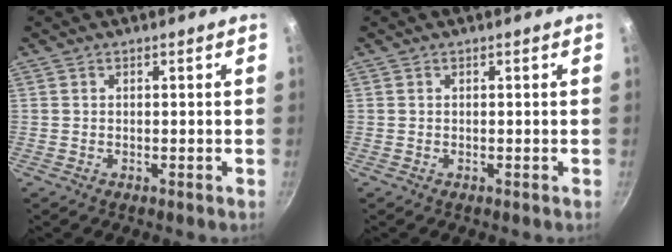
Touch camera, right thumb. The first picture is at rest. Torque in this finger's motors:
{"motor_torque": [0.00, 0.00, 0.00, 0.00, 0.00]}